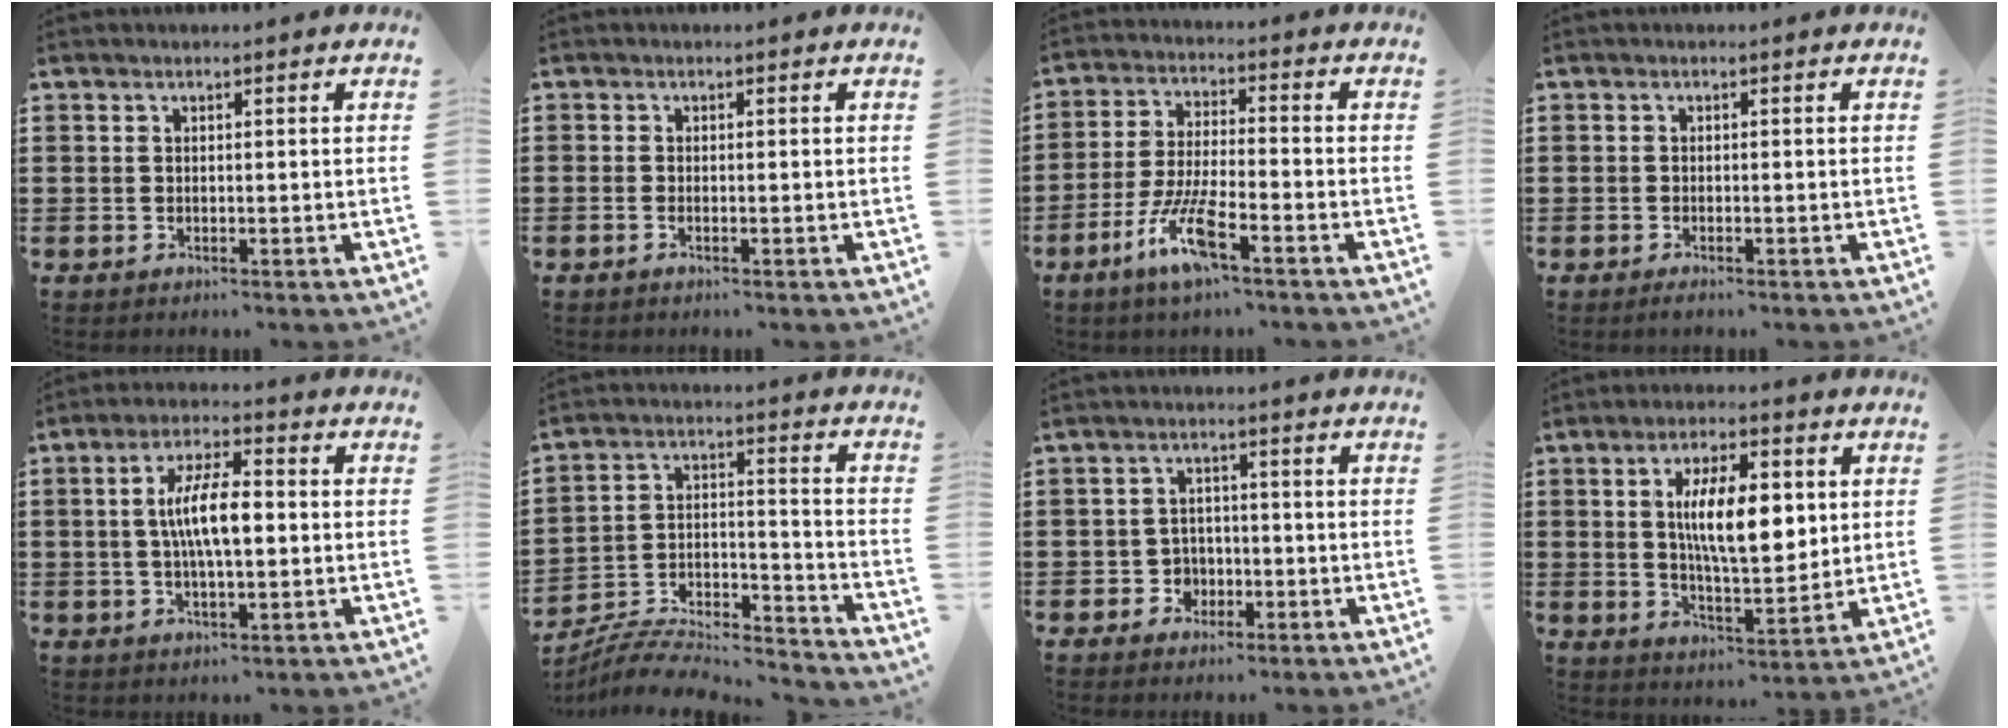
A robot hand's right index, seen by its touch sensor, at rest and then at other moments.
{"total": 0.7, "force": [-0.4, -0.1, 0.5], "torque": [-0.008, -0.004, -0.007]}
{"total": 8.6, "force": [-5.0, 1.3, 6.8], "torque": [-0.162, -0.013, -0.098]}
{"total": 0.7, "force": [-0.6, 0.0, 0.3], "torque": [-0.007, -0.005, -0.011]}
{"total": 8.0, "force": [0.1, 2.3, 7.7], "torque": [-0.154, 0.000, -0.003]}
{"total": 7.5, "force": [-7.2, 1.3, 1.9], "torque": [-0.032, 0.001, -0.144]}
{"total": 3.2, "force": [-1.3, 2.8, 0.9], "torque": [-0.025, 0.005, -0.030]}
{"total": 10.5, "force": [2.1, 4.0, 9.4], "torque": [-0.169, 0.004, 0.034]}